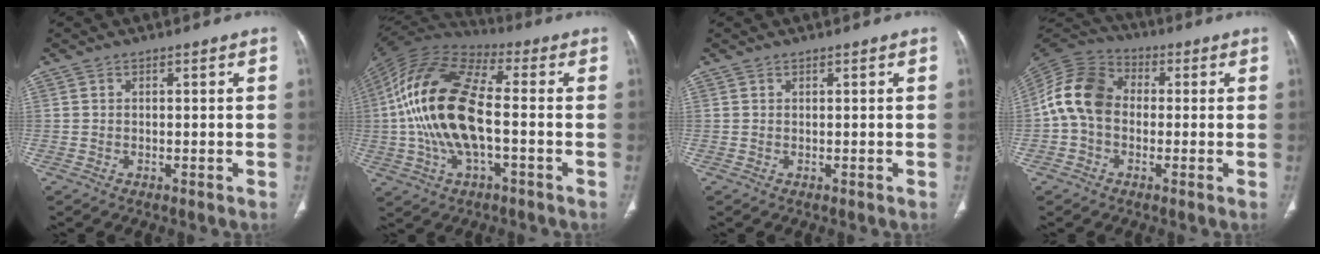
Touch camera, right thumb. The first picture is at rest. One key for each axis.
{"total": 19.7, "fx": -1.6, "fy": 8.8, "fz": 17.6, "tx": -0.360, "ty": 0.028, "tz": -0.032}
{"total": 0.0}
{"total": 12.3, "fx": -0.2, "fy": 9.4, "fz": 8.0, "tx": -0.151, "ty": 0.033, "tz": -0.018}